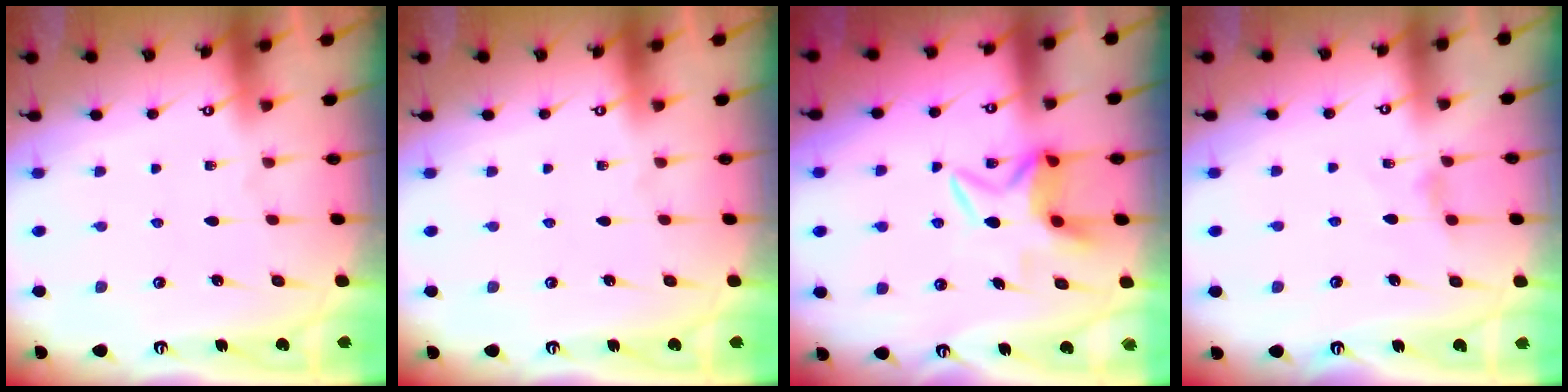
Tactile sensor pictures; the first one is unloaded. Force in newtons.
{"total": 0.0}
{"total": 6.4, "press": 6.3, "slide": 1.0}
{"total": 2.5, "press": 2.5, "slide": 0.4}